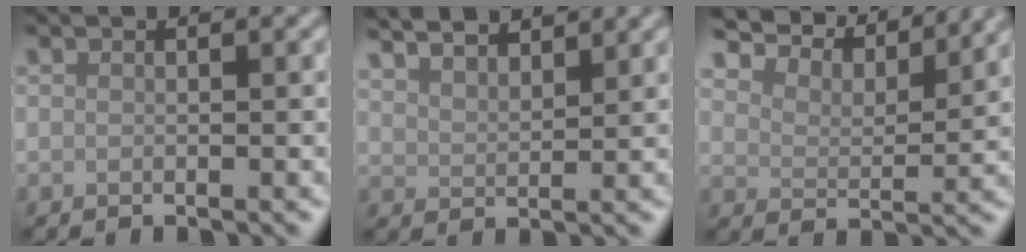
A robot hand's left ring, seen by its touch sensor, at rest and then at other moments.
{"total": 5.2, "force": [4.6, 1.3, 2.2], "torque": [-0.025, 0.017, 0.055]}
{"total": 7.5, "force": [6.9, 1.4, 2.6], "torque": [-0.064, 0.012, 0.096]}